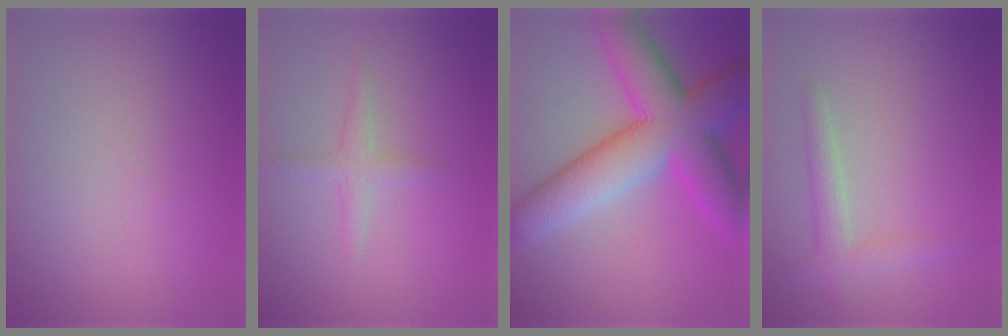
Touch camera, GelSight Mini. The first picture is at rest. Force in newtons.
{"total": 1.6, "press": 1.6, "slide": 0.0}
{"total": 10.5, "press": 10.5, "slide": 0.3}
{"total": 2.5, "press": 2.5, "slide": 0.1}